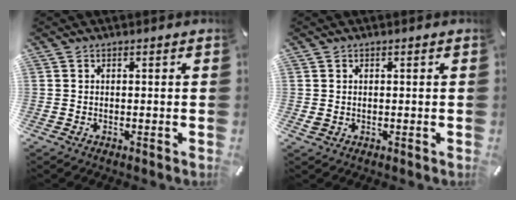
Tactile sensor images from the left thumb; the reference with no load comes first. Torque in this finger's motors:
{"motor_torque": [0.37, 0.61, 0.09, -0.03, 0.04]}